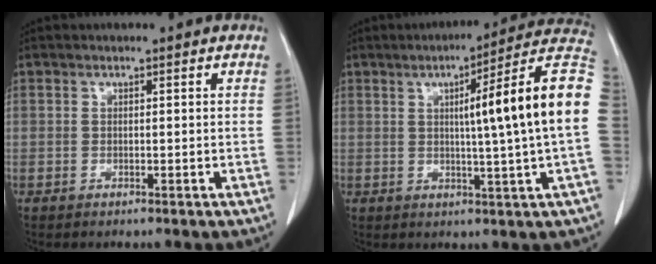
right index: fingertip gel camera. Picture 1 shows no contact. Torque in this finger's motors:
{"motor_torque": [1.39, -0.35, 0.41, 0.11]}